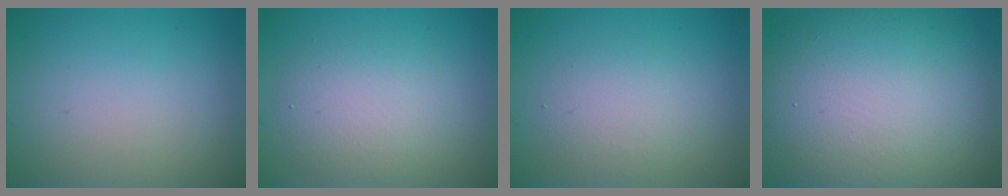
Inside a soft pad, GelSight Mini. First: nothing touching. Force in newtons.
{"total": 2.6, "press": 2.6, "slide": 0.3}
{"total": 2.7, "press": 2.7, "slide": 0.3}
{"total": 14.7, "press": 14.7, "slide": 1.2}